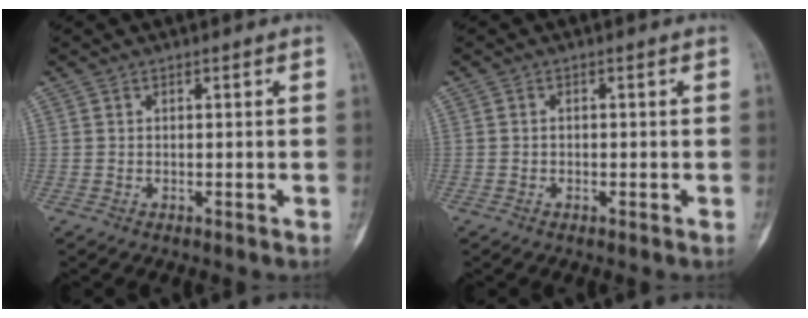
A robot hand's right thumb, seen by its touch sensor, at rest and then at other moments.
{"total": 0.6, "force": [-0.1, 0.5, 0.3], "torque": [-0.003, 0.002, -0.004]}